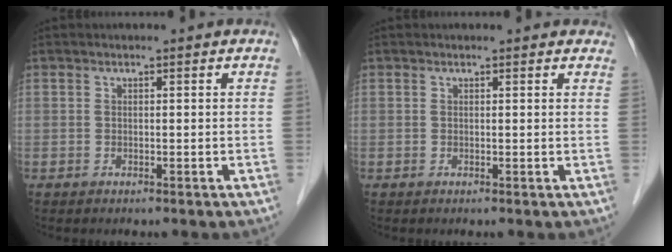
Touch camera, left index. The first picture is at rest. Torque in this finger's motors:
{"motor_torque": [0.45, -0.49, 0.02, -0.01]}